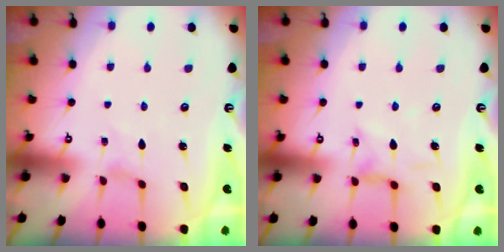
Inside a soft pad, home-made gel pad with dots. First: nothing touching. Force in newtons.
{"total": 2.4, "press": 2.4, "slide": 0.3}